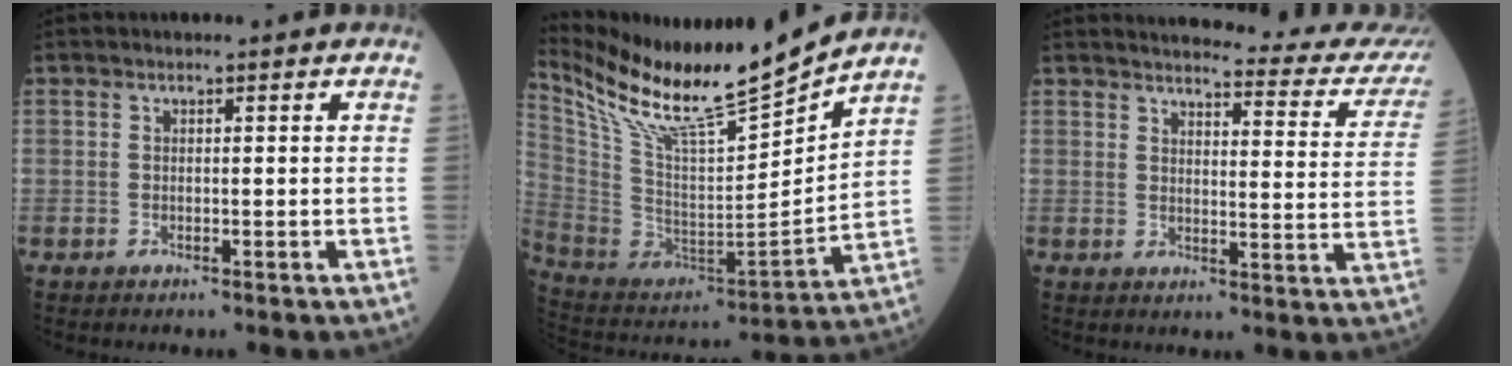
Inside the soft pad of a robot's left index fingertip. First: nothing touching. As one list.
[{"total": 18.3, "force": [16.1, 0.2, 8.8], "torque": [-0.178, -0.030, 0.301]}, {"total": 18.9, "force": [18.1, 1.2, 5.2], "torque": [-0.056, -0.086, 0.188]}]